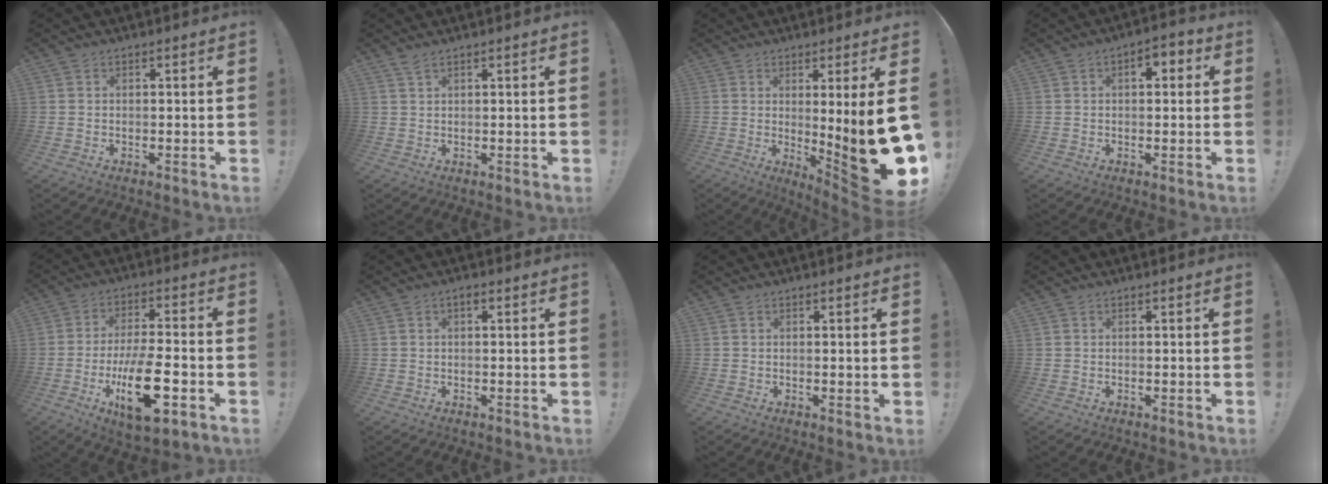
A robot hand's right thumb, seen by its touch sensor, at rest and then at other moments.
{"total": 1.5, "force": [1.2, 0.4, 0.9], "torque": [-0.026, 0.003, 0.023]}
{"total": 19.2, "force": [-0.3, 1.9, 19.1], "torque": [-0.255, -0.045, 0.006]}
{"total": 4.5, "force": [0.8, 2.8, 3.4], "torque": [-0.032, 0.001, 0.006]}
{"total": 17.7, "force": [-6.0, 6.4, 15.4], "torque": [-0.273, 0.017, -0.090]}
{"total": 0.9, "force": [0.1, 0.5, 0.7], "torque": [-0.019, 0.004, 0.001]}
{"total": 1.1, "force": [0.3, -0.2, 1.0], "torque": [-0.015, -0.002, 0.003]}
{"total": 0.0}